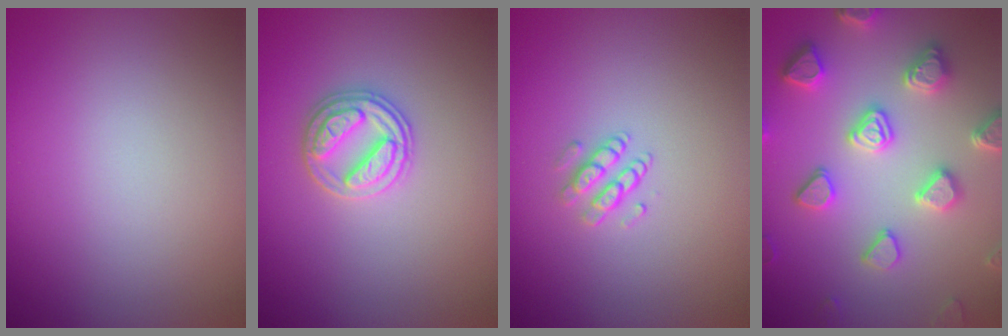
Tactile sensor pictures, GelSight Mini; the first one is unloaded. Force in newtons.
{"total": 2.8, "press": 2.8, "slide": 0.2}
{"total": 1.5, "press": 1.1, "slide": 1.0}
{"total": 5.4, "press": 4.9, "slide": 2.3}